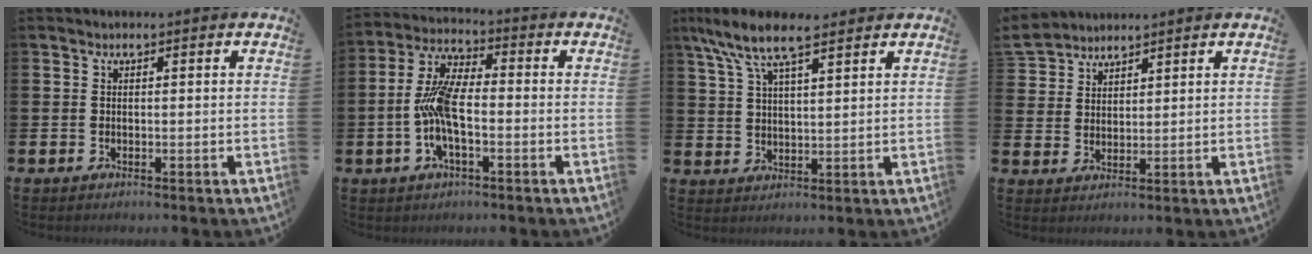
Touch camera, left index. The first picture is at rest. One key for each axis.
{"total": 8.1, "fx": -1.1, "fy": 3.2, "fz": 7.3, "tx": -0.163, "ty": -0.004, "tz": -0.026}
{"total": 8.6, "fx": 6.8, "fy": 2.6, "fz": 4.6, "tx": -0.104, "ty": -0.014, "tz": 0.123}
{"total": 4.1, "fx": 3.9, "fy": 1.1, "fz": -0.5, "tx": 0.000, "ty": -0.018, "tz": 0.073}